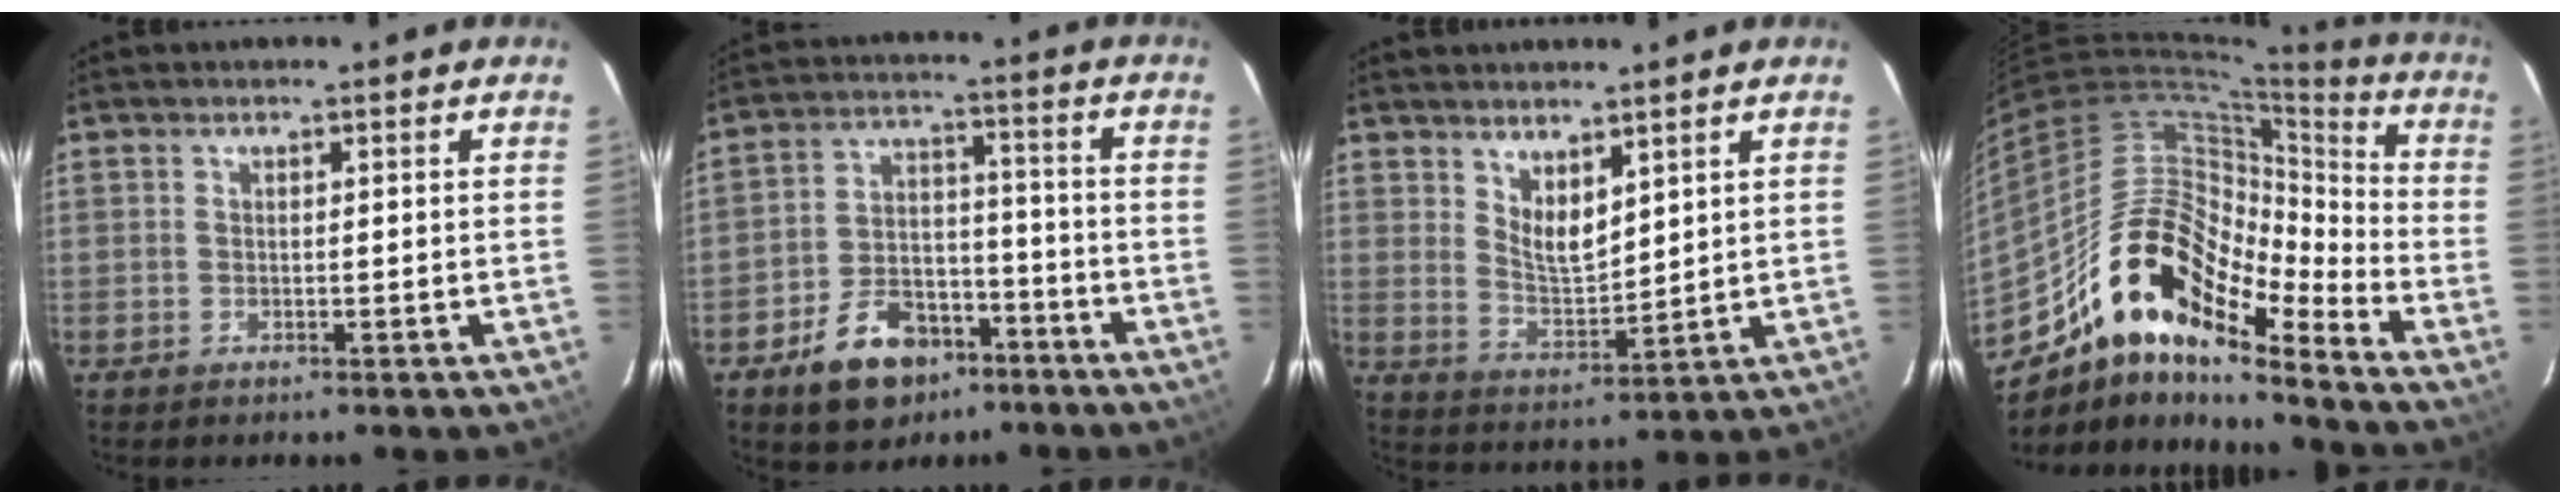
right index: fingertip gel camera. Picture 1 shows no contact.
{"total": 12.8, "force": [-8.0, 7.9, 6.1], "torque": [-0.130, 0.027, -0.115]}
{"total": 5.9, "force": [4.0, 2.5, 3.6], "torque": [-0.060, -0.010, 0.078]}
{"total": 18.9, "force": [-13.5, 6.5, 11.5], "torque": [-0.184, 0.001, -0.261]}